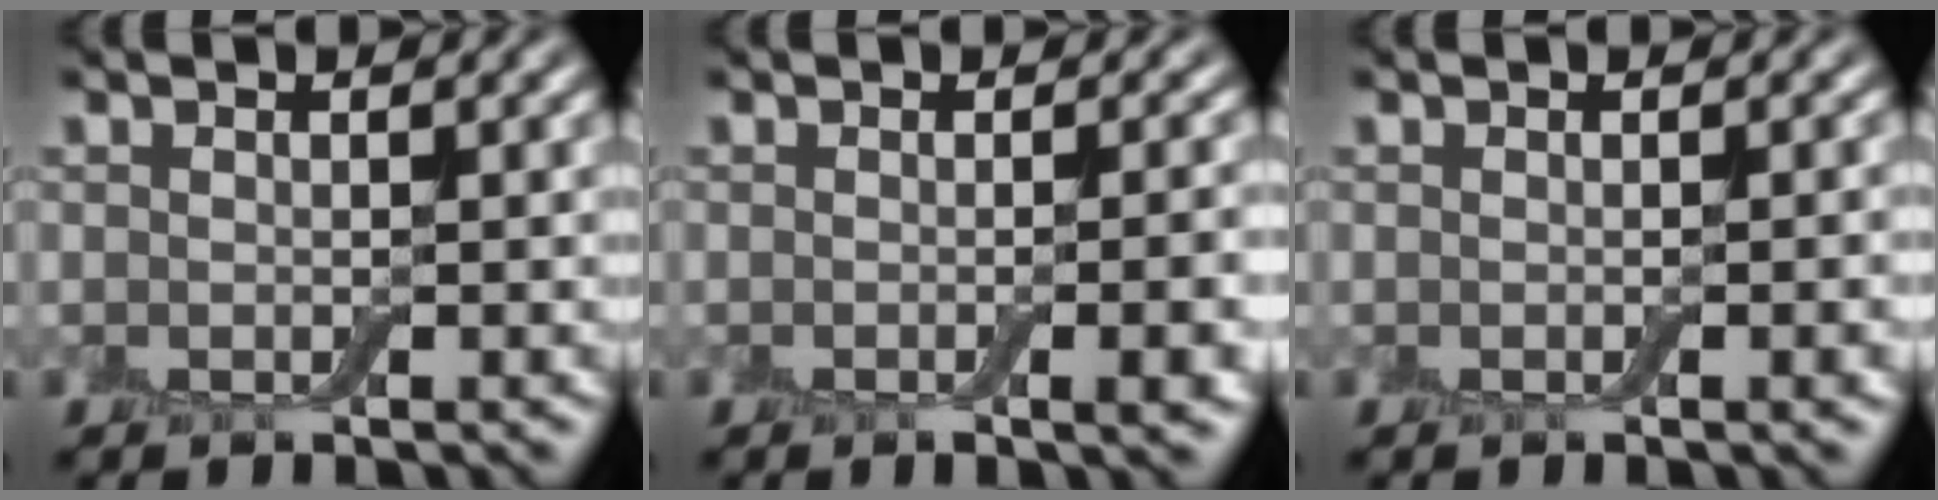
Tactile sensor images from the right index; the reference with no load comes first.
{"total": 4.1, "force": [-1.0, 1.2, 3.8], "torque": [-0.040, -0.005, -0.011]}
{"total": 1.5, "force": [-0.3, 0.3, 1.5], "torque": [-0.015, 0.000, -0.004]}